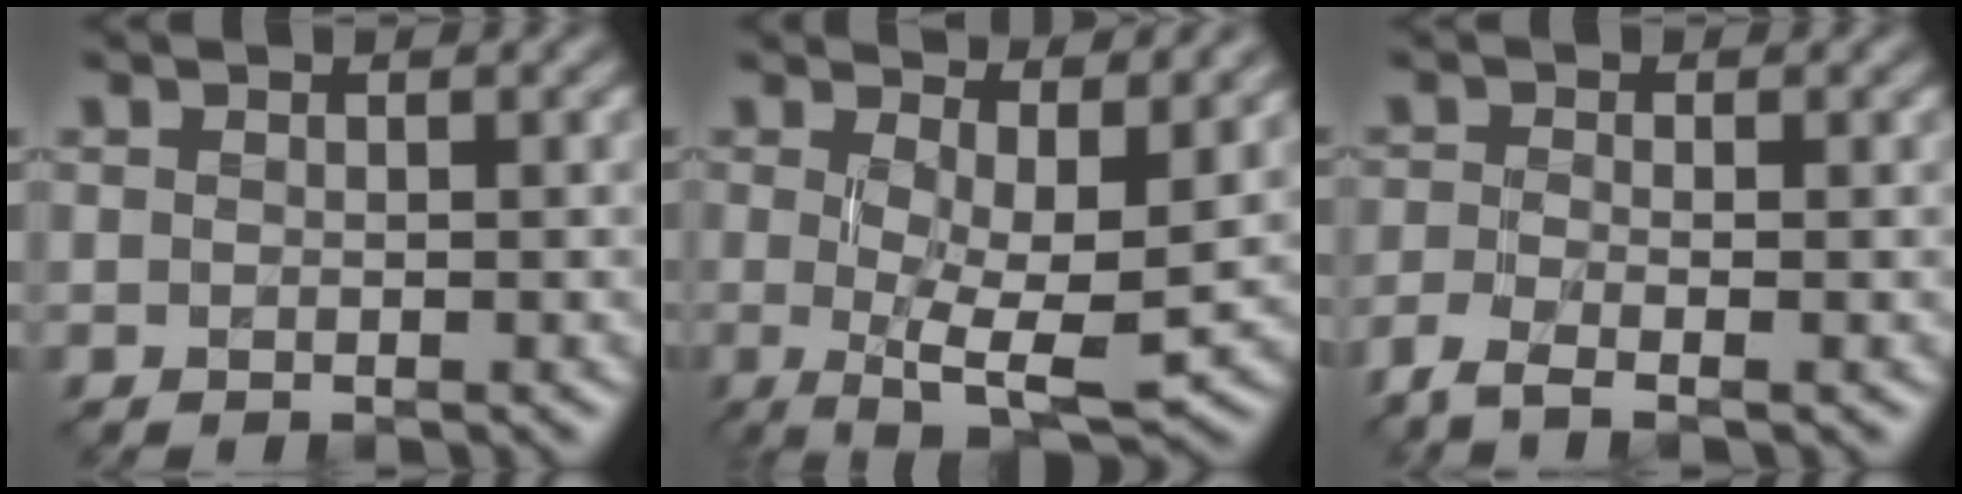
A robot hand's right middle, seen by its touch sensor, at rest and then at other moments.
{"total": 8.4, "force": [1.7, 2.6, 7.8], "torque": [-0.112, -0.009, 0.030]}
{"total": 2.8, "force": [-2.0, 0.6, 1.9], "torque": [-0.042, -0.015, -0.054]}